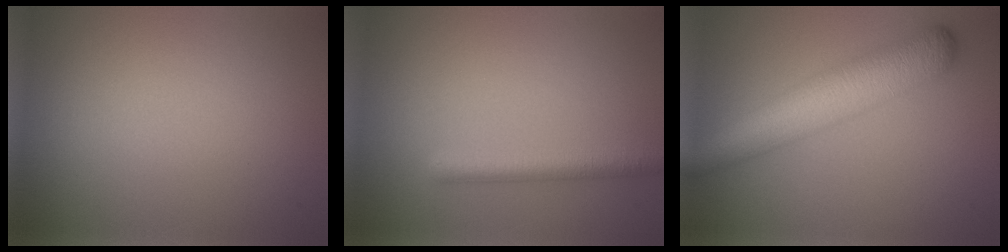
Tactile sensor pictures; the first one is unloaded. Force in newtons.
{"total": 3.1, "press": 3.1, "slide": 0.1}
{"total": 7.8, "press": 7.8, "slide": 0.3}